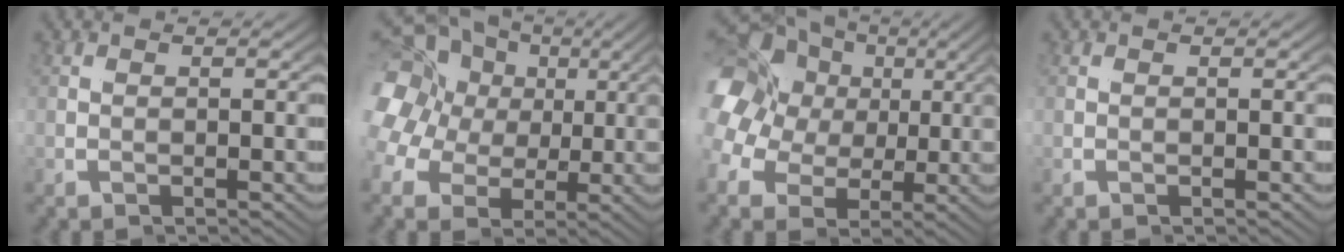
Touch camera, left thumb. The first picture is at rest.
{"total": 11.3, "force": [5.5, 7.2, 6.8], "torque": [-0.139, 0.020, 0.077]}
{"total": 11.6, "force": [4.8, 7.6, 7.4], "torque": [-0.149, 0.010, 0.070]}
{"total": 0.0}